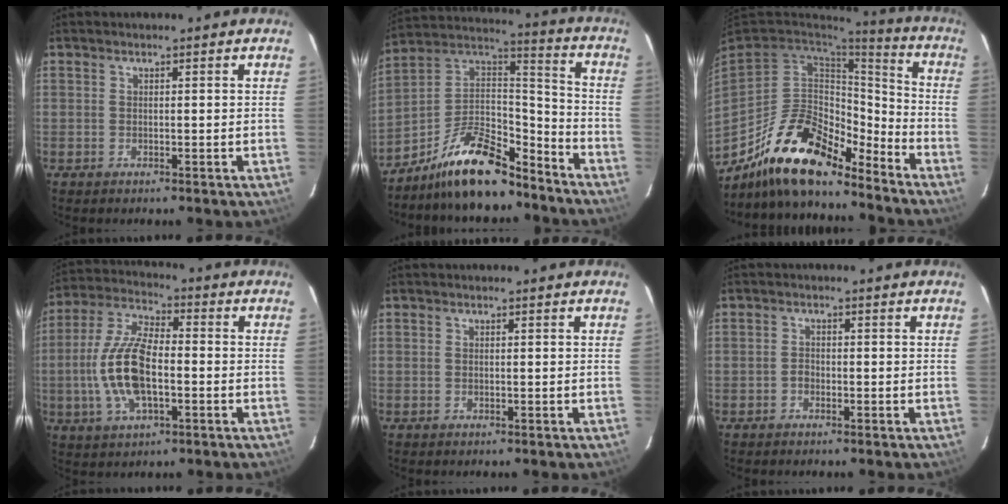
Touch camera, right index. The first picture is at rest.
{"total": 17.3, "force": [-12.7, 6.5, 9.8], "torque": [-0.195, 0.029, -0.219]}
{"total": 18.8, "force": [-14.6, 6.3, 9.9], "torque": [-0.196, 0.011, -0.258]}
{"total": 13.7, "force": [-2.6, 5.8, 12.1], "torque": [-0.259, 0.002, -0.051]}
{"total": 0.0}
{"total": 1.3, "force": [-0.8, 0.9, 0.4], "torque": [-0.007, 0.001, -0.015]}